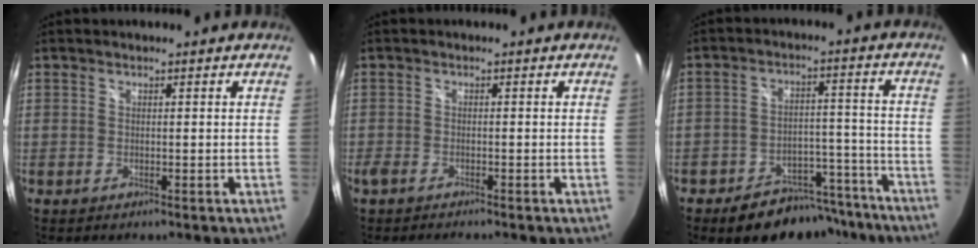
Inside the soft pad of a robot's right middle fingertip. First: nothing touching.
{"total": 2.6, "force": [-2.3, 0.5, 1.1], "torque": [-0.031, -0.011, -0.046]}
{"total": 13.6, "force": [-11.0, 6.5, 4.7], "torque": [-0.087, 0.031, -0.138]}